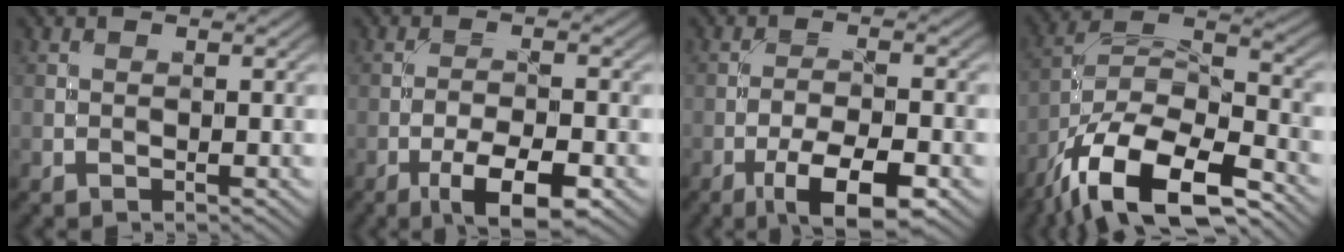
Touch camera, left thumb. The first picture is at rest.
{"total": 7.0, "force": [-3.8, 2.1, 5.5], "torque": [-0.094, -0.001, -0.063]}
{"total": 8.0, "force": [-4.5, 2.4, 6.1], "torque": [-0.104, -0.002, -0.074]}
{"total": 15.9, "force": [-10.7, 6.0, 10.1], "torque": [-0.218, -0.020, -0.194]}